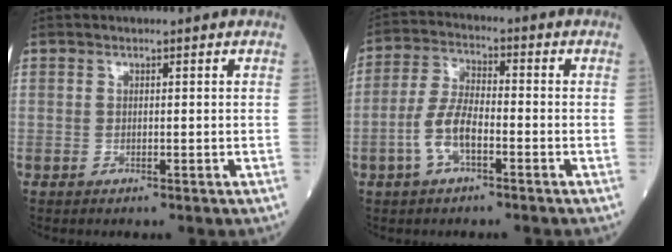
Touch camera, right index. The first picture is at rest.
{"total": 6.6, "force": [-2.5, 2.3, 5.7], "torque": [-0.127, 0.008, -0.050]}